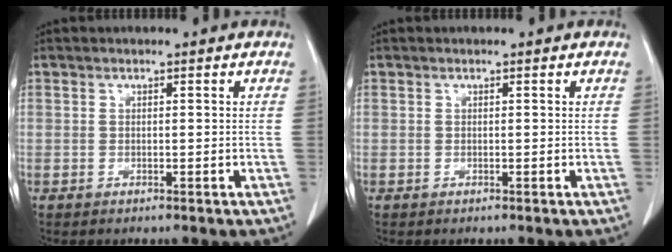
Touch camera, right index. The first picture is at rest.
{"total": 0.0}